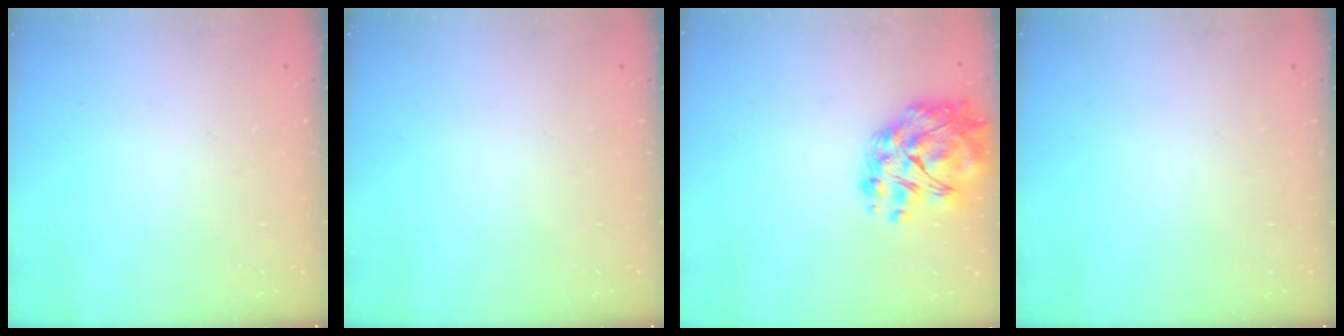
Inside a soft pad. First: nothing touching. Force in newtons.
{"total": 0.0}
{"total": 13.5, "press": 12.6, "slide": 4.8}
{"total": 0.0}